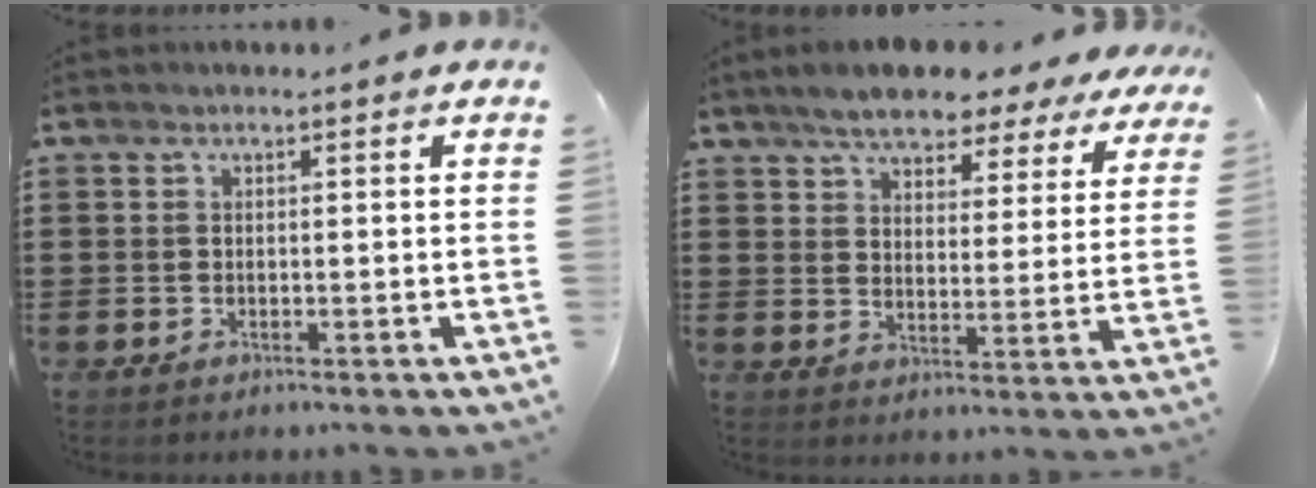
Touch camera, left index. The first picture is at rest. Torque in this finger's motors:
{"motor_torque": [1.13, -1.01, 0.99, 0.21]}